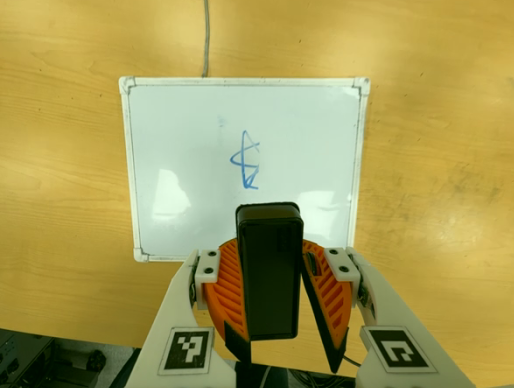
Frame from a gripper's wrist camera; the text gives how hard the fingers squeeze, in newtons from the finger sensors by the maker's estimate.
{"total": 7.2, "left": 7.6, "right": 6.7}